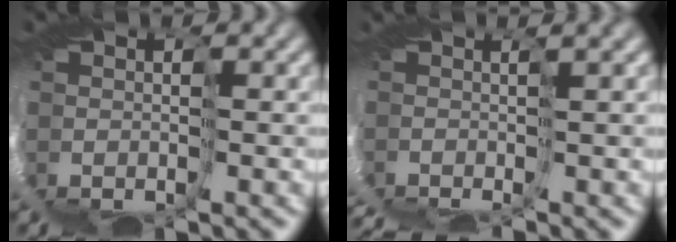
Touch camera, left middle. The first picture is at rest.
{"total": 5.1, "force": [-4.0, -2.7, -1.6], "torque": [0.000, -0.019, -0.030]}